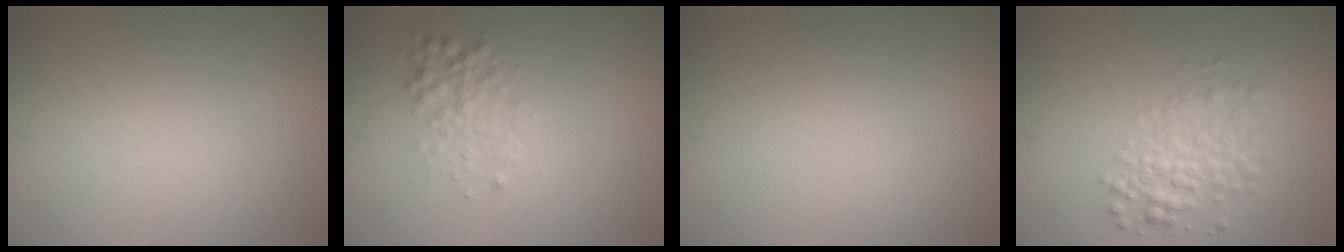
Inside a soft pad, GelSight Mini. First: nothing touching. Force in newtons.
{"total": 1.9, "press": 1.9, "slide": 0.0}
{"total": 0.0}
{"total": 3.0, "press": 3.0, "slide": 0.1}